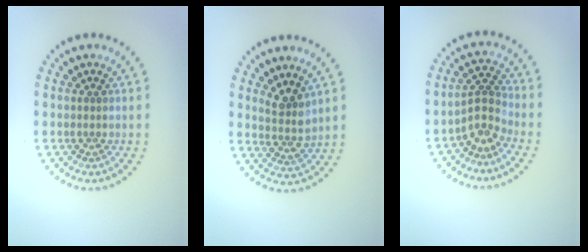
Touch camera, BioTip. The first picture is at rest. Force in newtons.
{"total": 2.5, "press": 1.9, "slide": 1.6}
{"total": 2.7, "press": 1.9, "slide": 1.9}